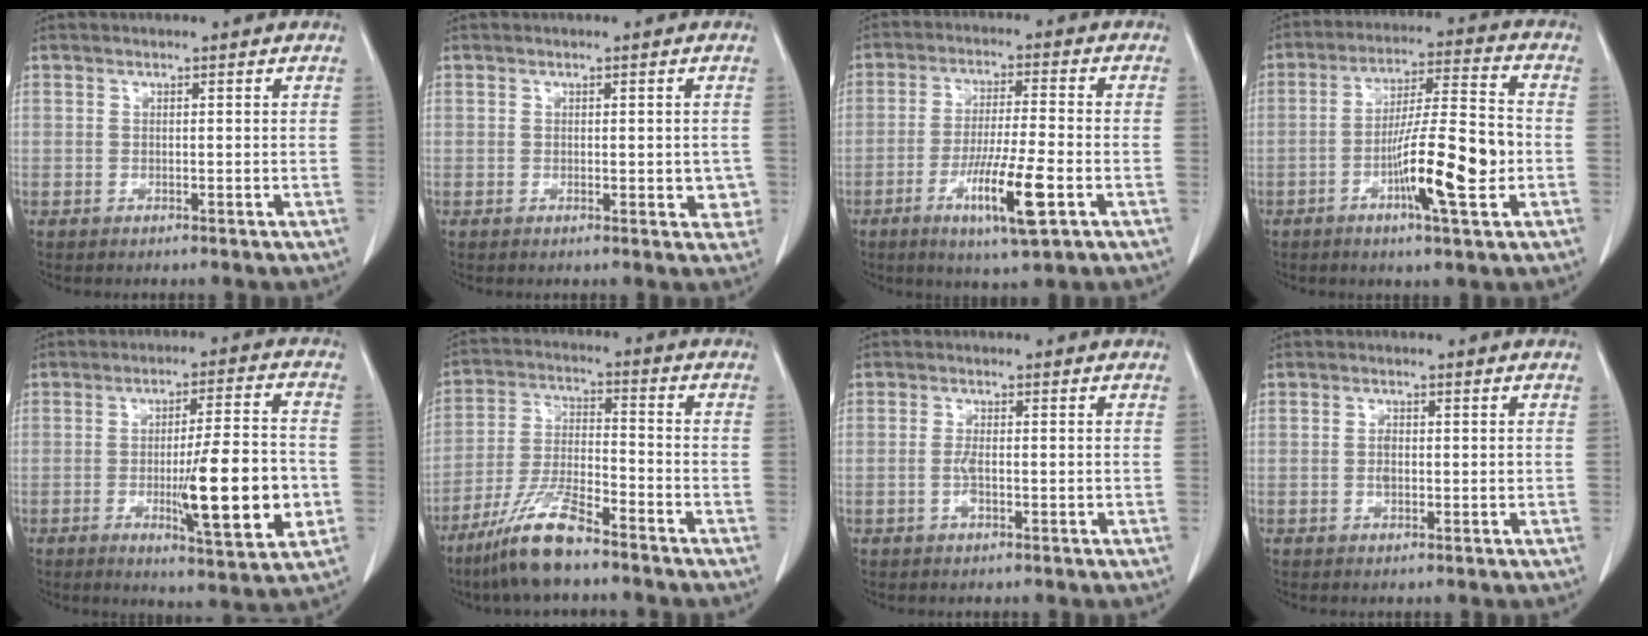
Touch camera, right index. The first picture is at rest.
{"total": 3.2, "force": [-0.4, 1.4, 2.9], "torque": [-0.020, -0.001, -0.005]}
{"total": 10.3, "force": [-4.2, 0.5, 9.4], "torque": [-0.170, -0.017, -0.072]}
{"total": 12.9, "force": [-3.5, 1.1, 12.4], "torque": [-0.211, 0.003, -0.061]}
{"total": 14.4, "force": [-3.1, 1.4, 14.0], "torque": [-0.206, -0.009, -0.044]}
{"total": 10.6, "force": [-7.9, 1.6, 6.9], "torque": [-0.145, -0.022, -0.153]}
{"total": 2.0, "force": [-0.6, 0.5, 1.9], "torque": [-0.044, -0.002, -0.012]}
{"total": 1.8, "force": [-0.1, 0.9, 1.5], "torque": [-0.030, 0.001, -0.001]}